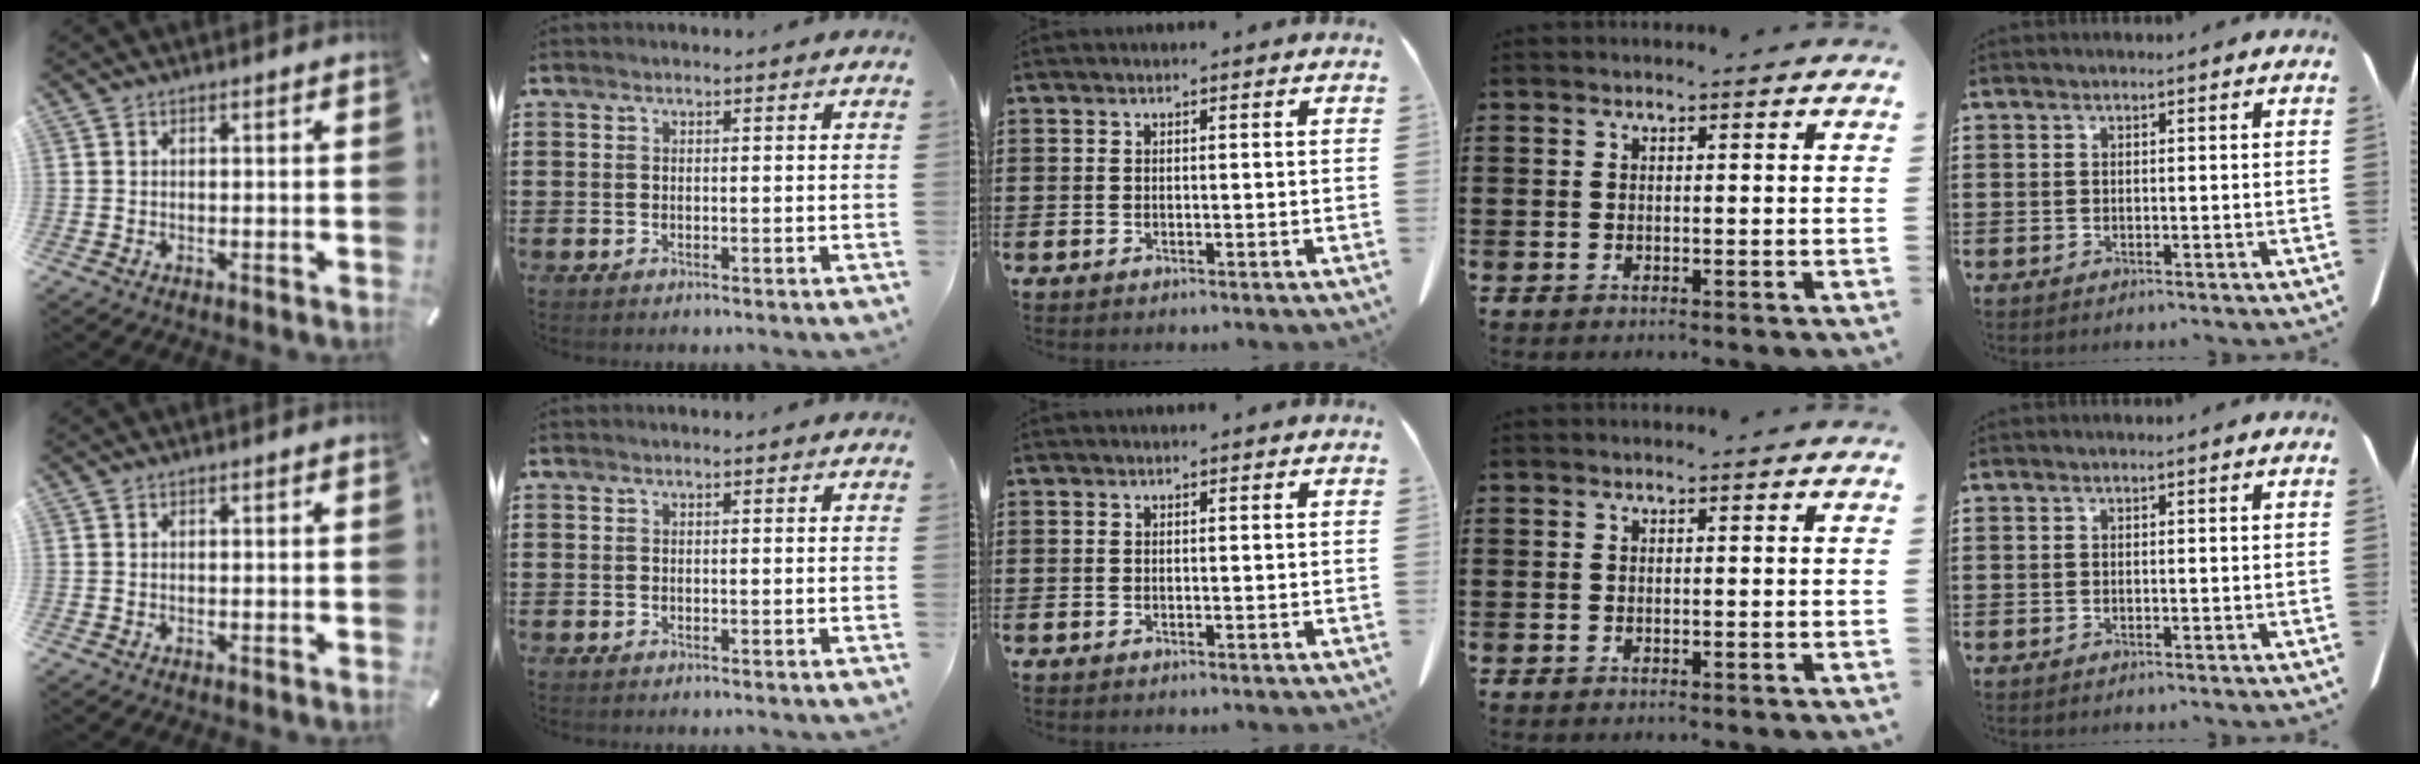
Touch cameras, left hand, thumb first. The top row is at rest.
{}